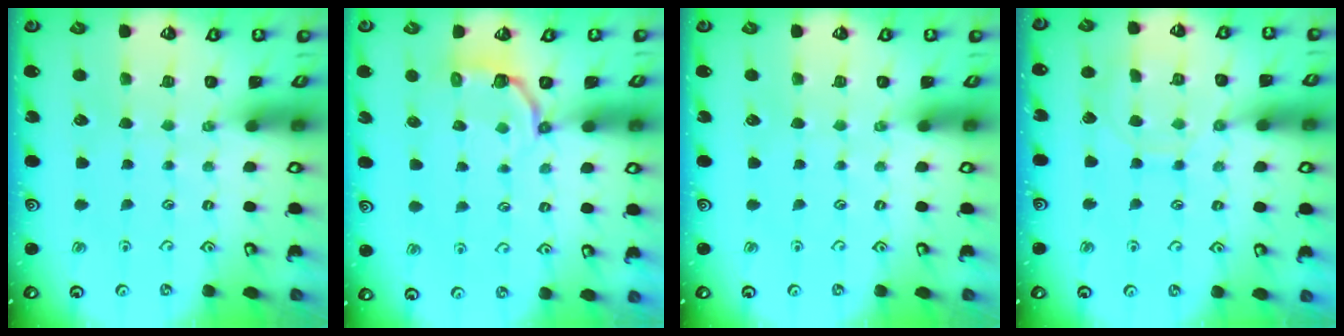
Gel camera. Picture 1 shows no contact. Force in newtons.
{"total": 3.8, "press": 1.9, "slide": 3.3}
{"total": 0.0}
{"total": 9.3, "press": 9.2, "slide": 0.8}